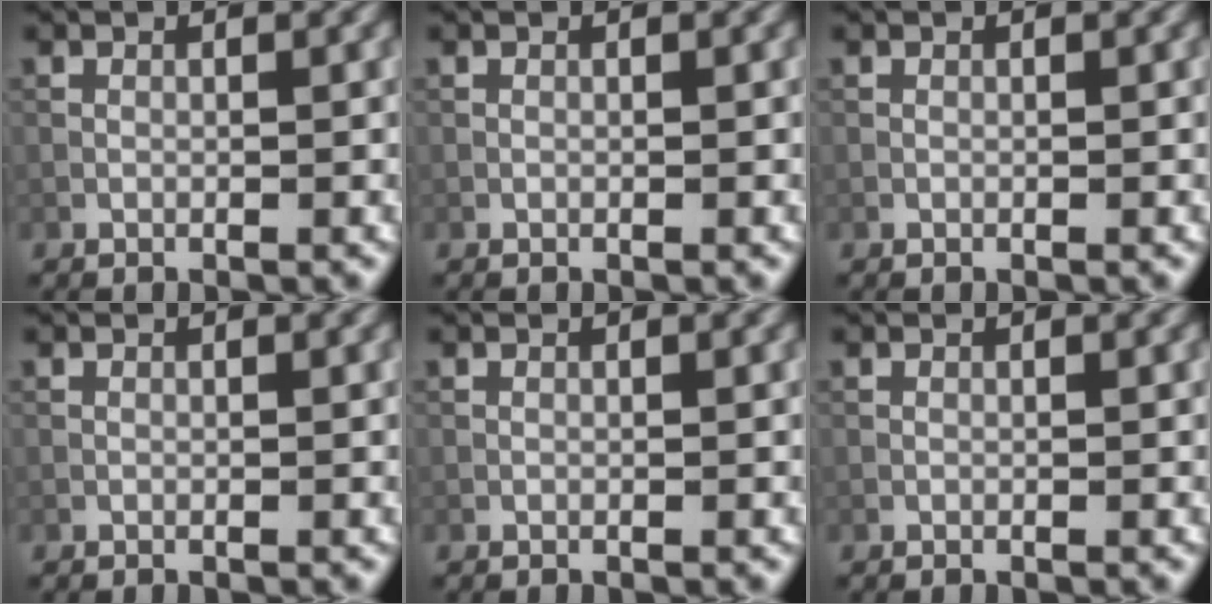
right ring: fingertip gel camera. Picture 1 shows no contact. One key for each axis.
{"total": 0.0}
{"total": 0.0}
{"total": 0.0}
{"total": 0.0}
{"total": 0.0}